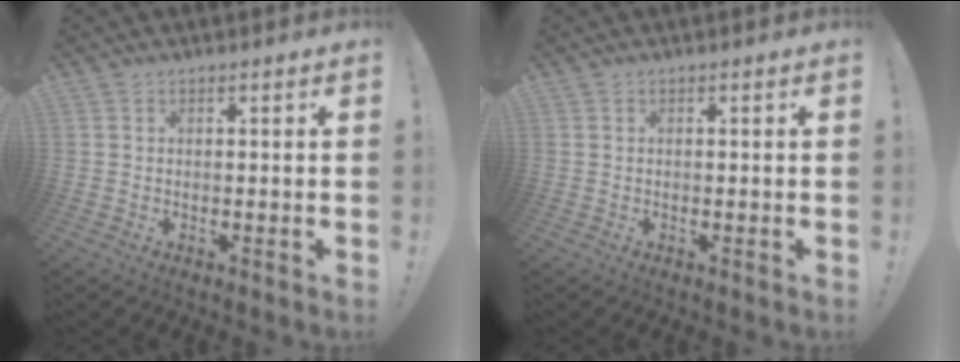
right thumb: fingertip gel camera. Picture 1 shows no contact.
{"total": 0.0}